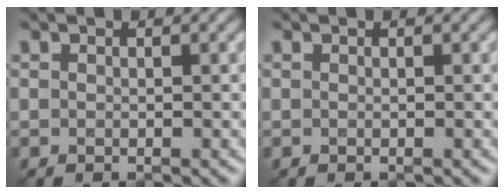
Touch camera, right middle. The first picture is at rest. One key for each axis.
{"total": 0.0}